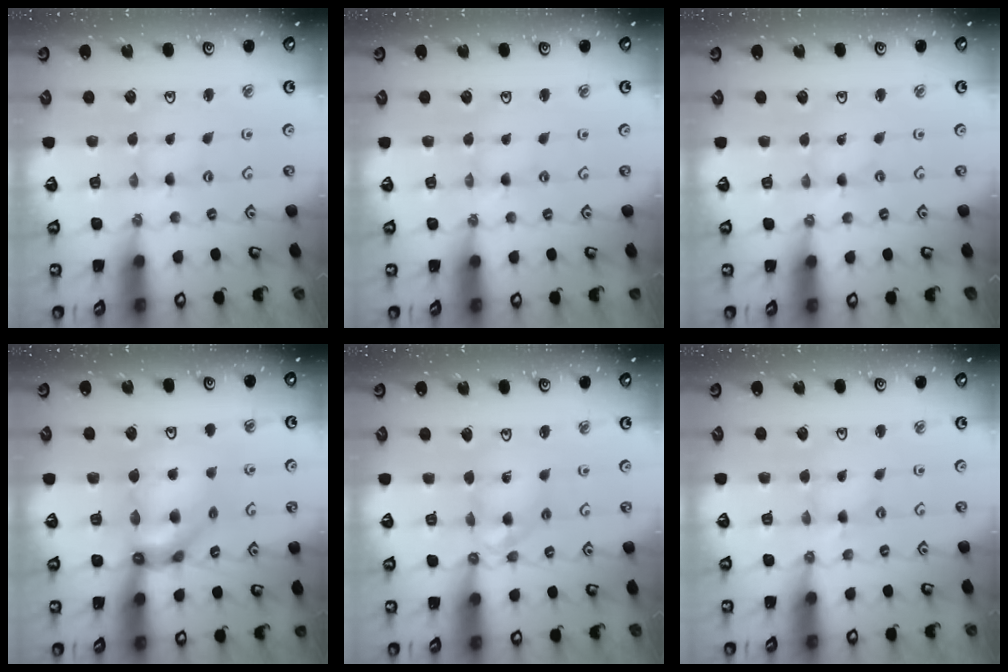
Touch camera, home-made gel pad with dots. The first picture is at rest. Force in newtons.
{"total": 0.0}
{"total": 0.0}
{"total": 10.9, "press": 10.8, "slide": 1.2}
{"total": 10.2, "press": 10.2, "slide": 1.0}
{"total": 1.6, "press": 1.6, "slide": 0.2}